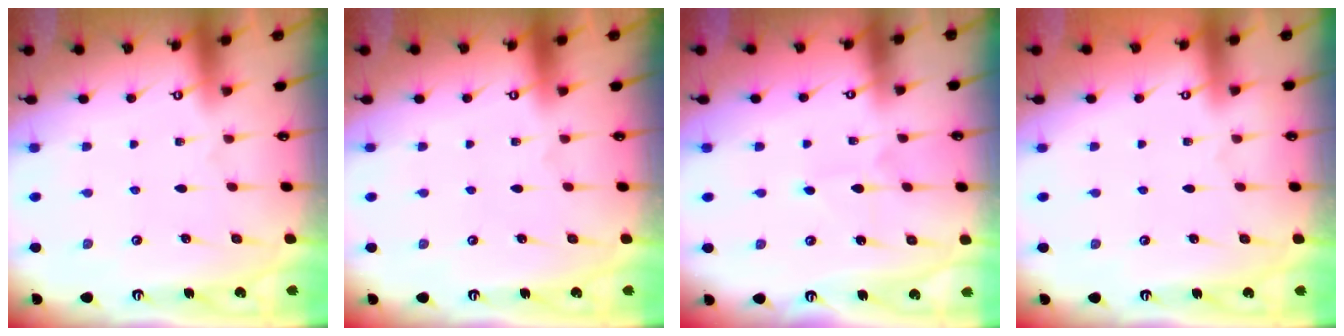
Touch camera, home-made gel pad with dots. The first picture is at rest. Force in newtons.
{"total": 0.0}
{"total": 3.3, "press": 3.3, "slide": 0.4}
{"total": 0.0}